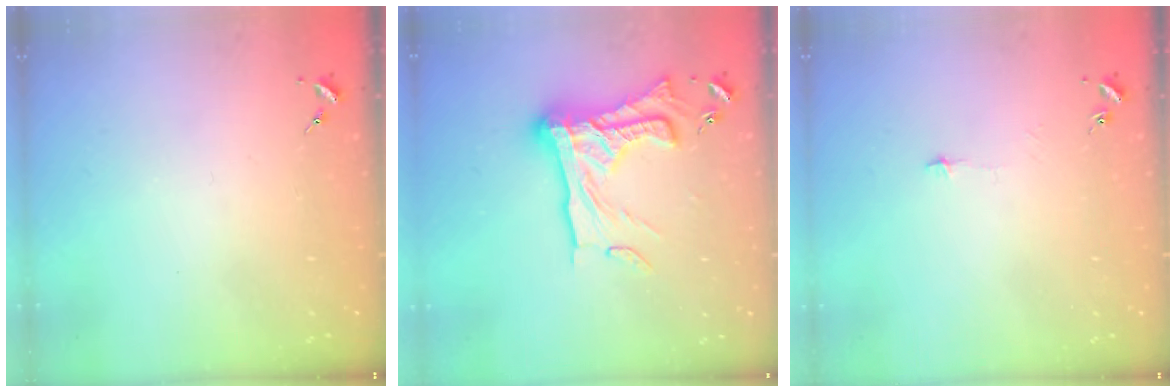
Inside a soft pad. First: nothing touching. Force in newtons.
{"total": 24.7, "press": 24.6, "slide": 2.0}
{"total": 2.7, "press": 2.6, "slide": 0.3}